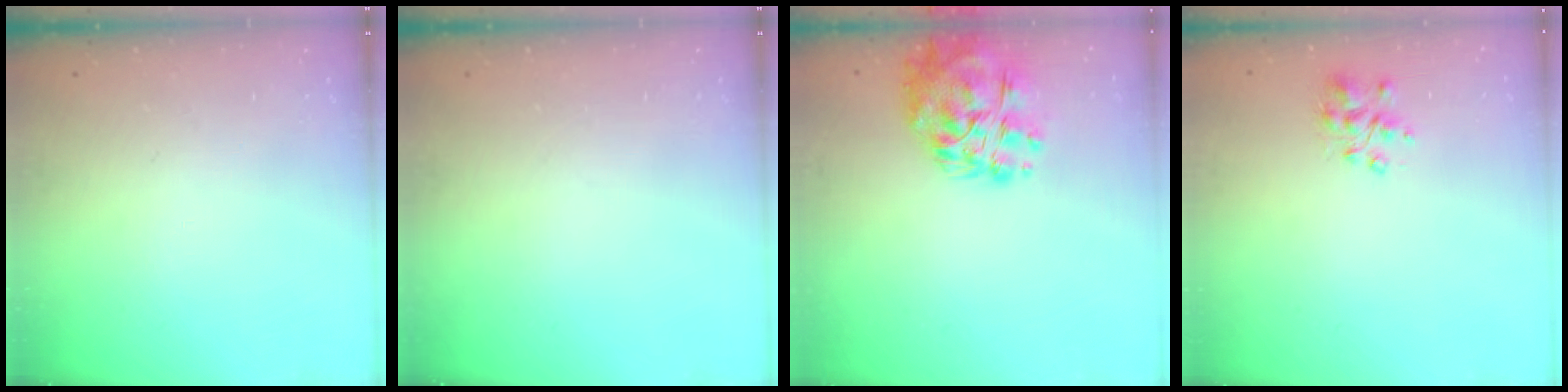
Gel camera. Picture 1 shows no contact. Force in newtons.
{"total": 0.0}
{"total": 15.5, "press": 14.9, "slide": 4.1}
{"total": 3.8, "press": 3.7, "slide": 0.2}